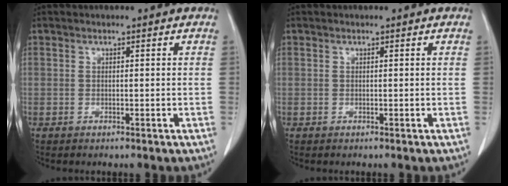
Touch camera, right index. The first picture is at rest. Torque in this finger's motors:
{"motor_torque": [-0.10, 0.08, -0.01, -0.01]}